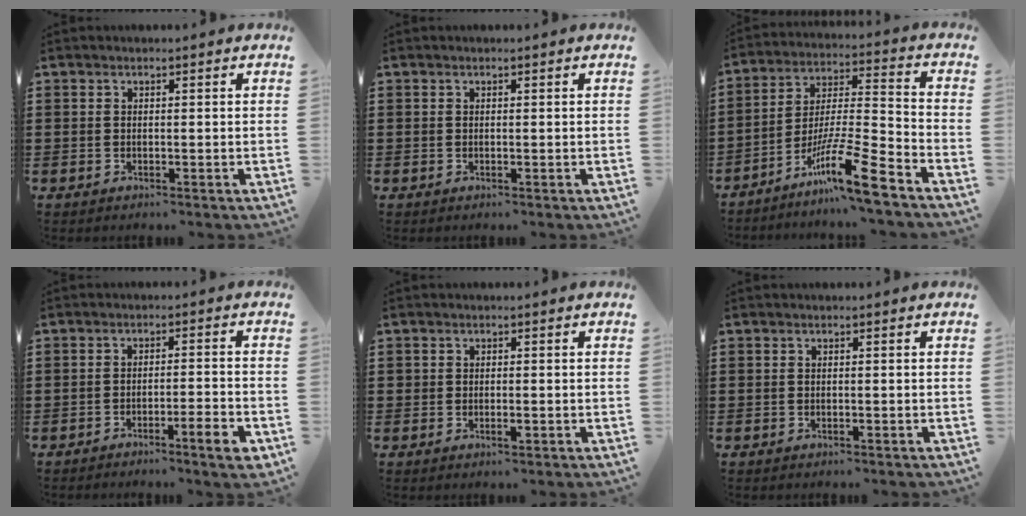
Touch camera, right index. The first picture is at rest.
{"total": 0.0}
{"total": 13.1, "force": [-9.4, 0.7, 9.1], "torque": [-0.169, 0.005, -0.179]}
{"total": 4.3, "force": [-3.1, 0.3, 2.9], "torque": [-0.048, -0.006, -0.054]}
{"total": 1.0, "force": [-0.4, 0.5, 0.7], "torque": [-0.015, -0.002, -0.008]}
{"total": 0.0}